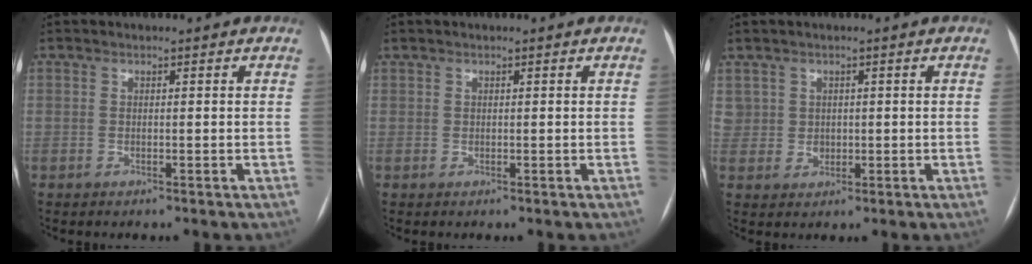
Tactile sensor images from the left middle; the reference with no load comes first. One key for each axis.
{"total": 0.0}
{"total": 3.5, "fx": 1.0, "fy": 3.4, "fz": 0.4, "tx": -0.010, "ty": 0.003, "tz": 0.030}